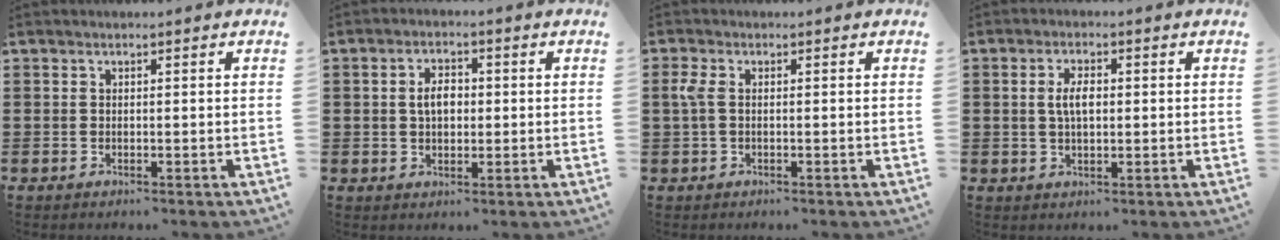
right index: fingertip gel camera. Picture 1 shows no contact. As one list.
[{"total": 3.7, "force": [0.3, 2.1, 3.0], "torque": [-0.054, 0.006, 0.001]}, {"total": 2.5, "force": [-0.1, 1.1, 2.2], "torque": [-0.066, -0.005, -0.010]}, {"total": 3.9, "force": [0.4, 1.7, 3.5], "torque": [-0.071, 0.007, 0.004]}]